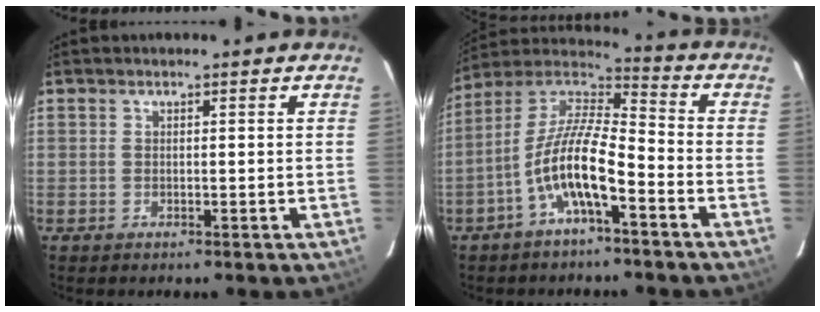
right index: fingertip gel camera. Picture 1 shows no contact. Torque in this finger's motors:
{"motor_torque": [1.82, -0.32, 1.05, 0.21]}